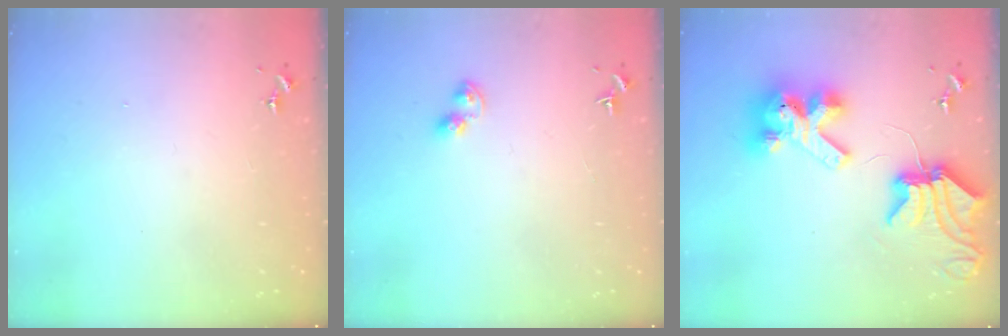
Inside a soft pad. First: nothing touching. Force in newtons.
{"total": 4.5, "press": 4.5, "slide": 0.5}
{"total": 14.5, "press": 14.3, "slide": 1.8}